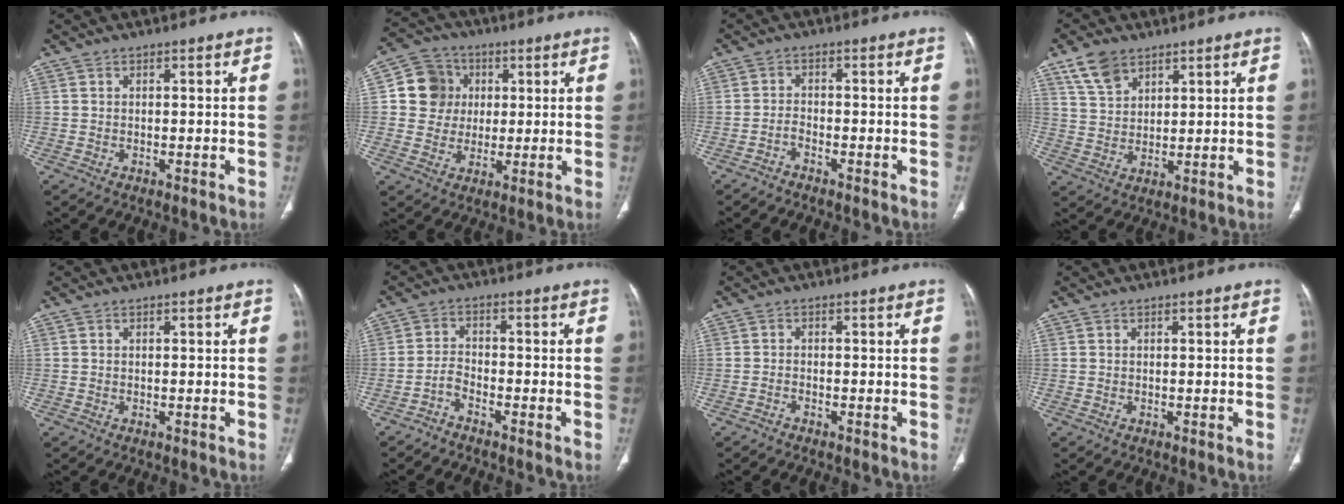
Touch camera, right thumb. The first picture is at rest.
{"total": 9.7, "force": [1.8, 9.0, 3.0], "torque": [-0.024, 0.003, 0.026]}
{"total": 1.7, "force": [-1.5, 0.4, 0.6], "torque": [-0.014, 0.015, -0.029]}
{"total": 7.1, "force": [4.7, 4.2, 3.3], "torque": [-0.050, -0.017, 0.098]}
{"total": 0.0}
{"total": 2.5, "force": [-2.2, 0.7, 1.0], "torque": [-0.021, 0.017, -0.046]}
{"total": 0.9, "force": [-0.8, 0.2, 0.2], "torque": [-0.008, 0.005, -0.016]}
{"total": 0.0}